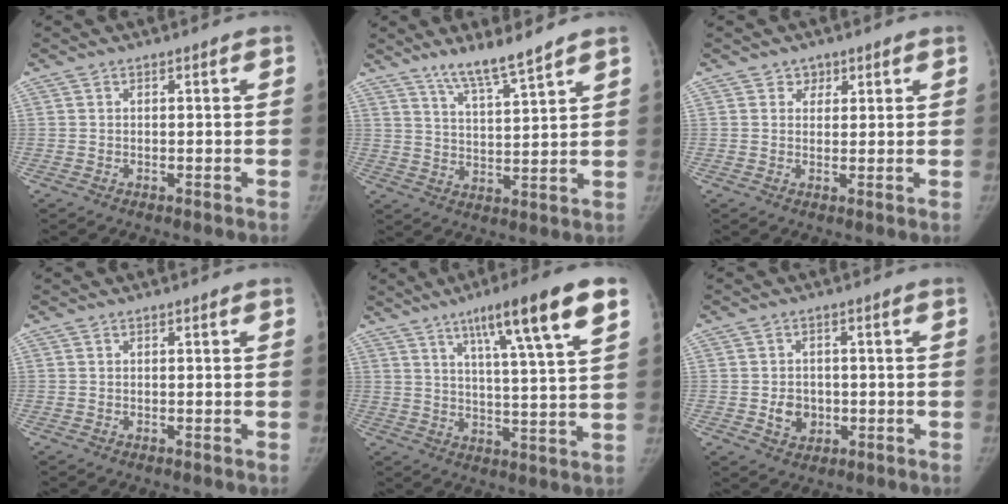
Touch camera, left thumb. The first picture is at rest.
{"total": 7.7, "force": [6.3, 0.3, 4.5], "torque": [-0.079, -0.046, 0.119]}
{"total": 2.4, "force": [1.3, 1.9, 0.2], "torque": [0.021, -0.006, 0.012]}
{"total": 0.0}
{"total": 15.4, "force": [8.4, 1.5, 12.8], "torque": [-0.187, -0.026, 0.126]}
{"total": 4.9, "force": [-0.9, 4.1, 2.4], "torque": [-0.020, 0.005, -0.010]}